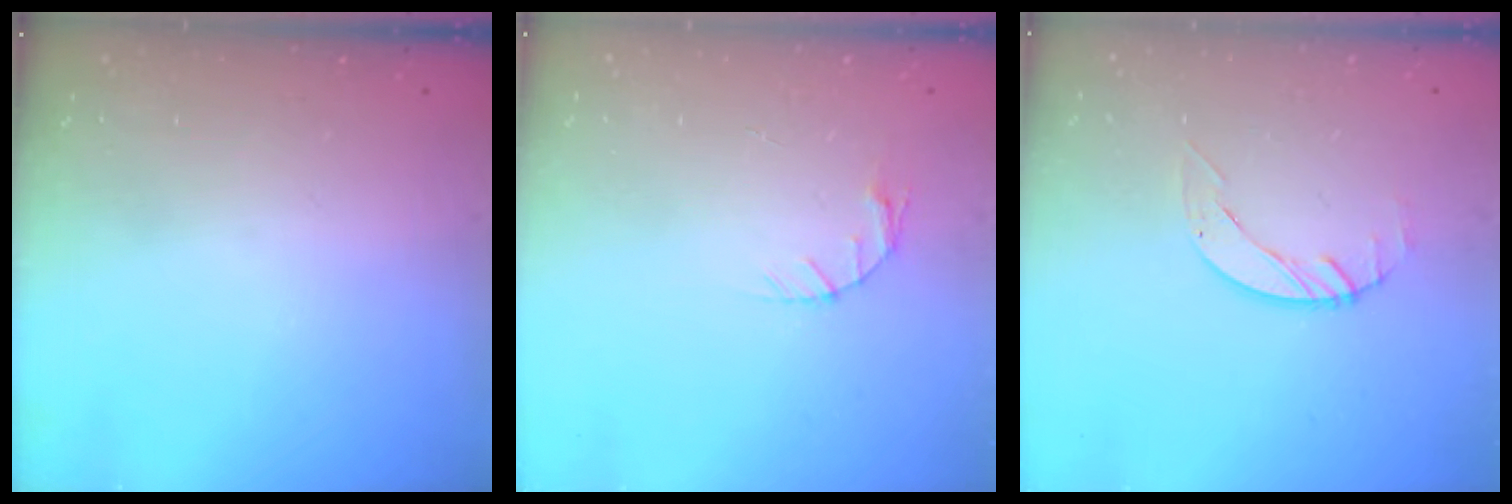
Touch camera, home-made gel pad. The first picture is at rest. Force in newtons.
{"total": 3.7, "press": 3.7, "slide": 0.5}
{"total": 2.6, "press": 2.6, "slide": 0.3}